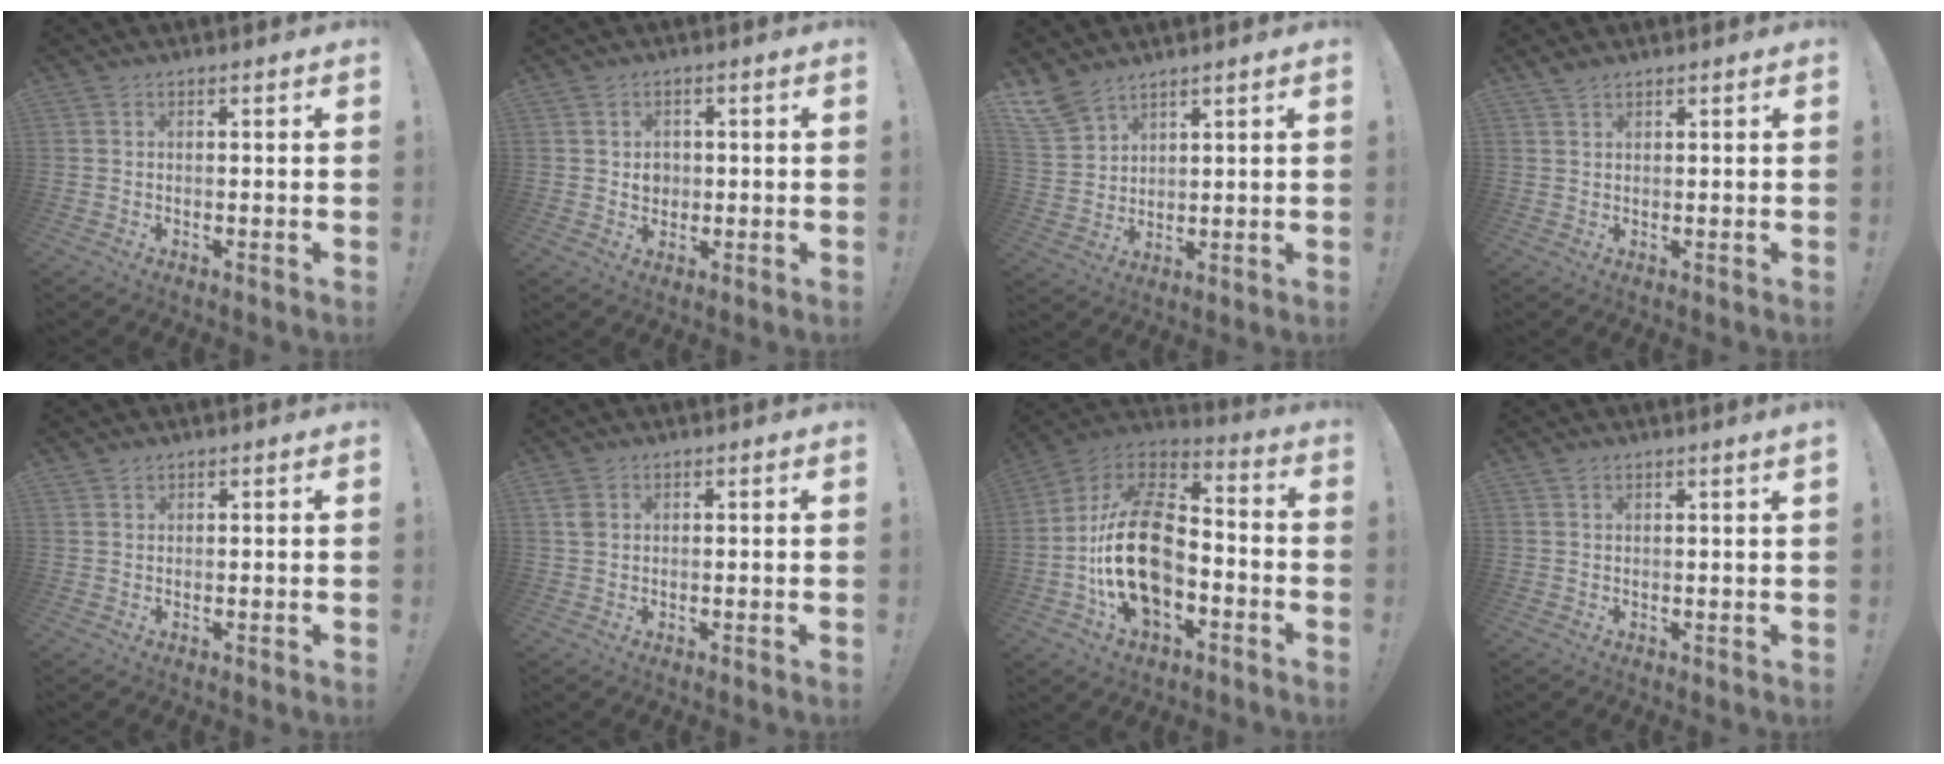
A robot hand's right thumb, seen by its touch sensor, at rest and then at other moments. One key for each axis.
{"total": 3.4, "fx": 0.4, "fy": 3.1, "fz": 1.4, "tx": -0.009, "ty": -0.005, "tz": 0.004}
{"total": 7.7, "fx": 6.3, "fy": 3.5, "fz": 2.6, "tx": -0.053, "ty": -0.038, "tz": 0.126}
{"total": 1.8, "fx": 1.4, "fy": 0.5, "fz": 0.9, "tx": -0.018, "ty": -0.005, "tz": 0.027}
{"total": 1.0, "fx": 0.9, "fy": 0.4, "fz": 0.2, "tx": 0.001, "ty": -0.003, "tz": 0.016}
{"total": 2.4, "fx": 1.1, "fy": 1.7, "fz": 1.3, "tx": -0.017, "ty": 0.000, "tz": 0.020}
{"total": 23.8, "fx": -5.0, "fy": 15.1, "fz": 17.7, "tx": -0.325, "ty": 0.043, "tz": -0.076}
{"total": 1.4, "fx": 1.0, "fy": -0.4, "fz": 0.9, "tx": -0.017, "ty": -0.002, "tz": 0.017}